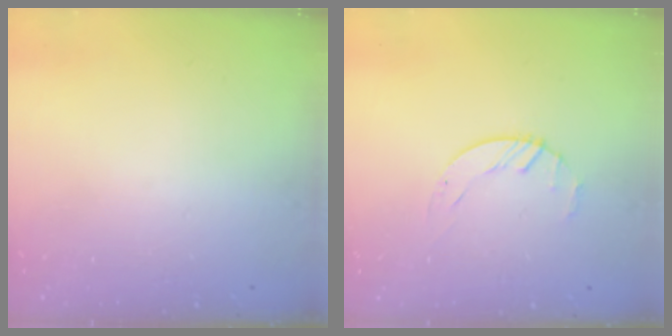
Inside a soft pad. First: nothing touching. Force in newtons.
{"total": 1.6, "press": 1.6, "slide": 0.3}